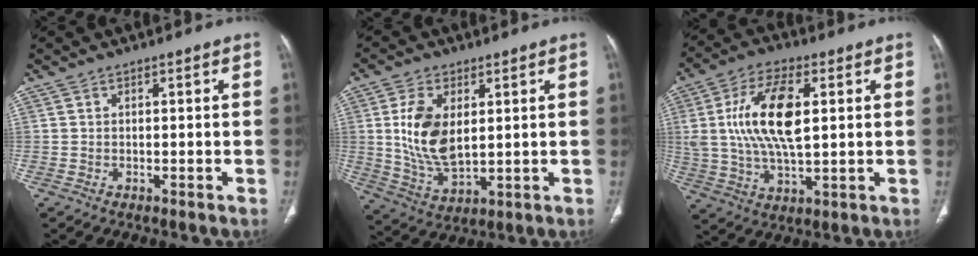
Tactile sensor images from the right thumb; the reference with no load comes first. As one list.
[{"total": 11.9, "force": [2.1, 6.6, 9.7], "torque": [-0.180, -0.018, 0.050]}, {"total": 15.8, "force": [2.9, 7.1, 13.8], "torque": [-0.269, 0.001, 0.055]}]